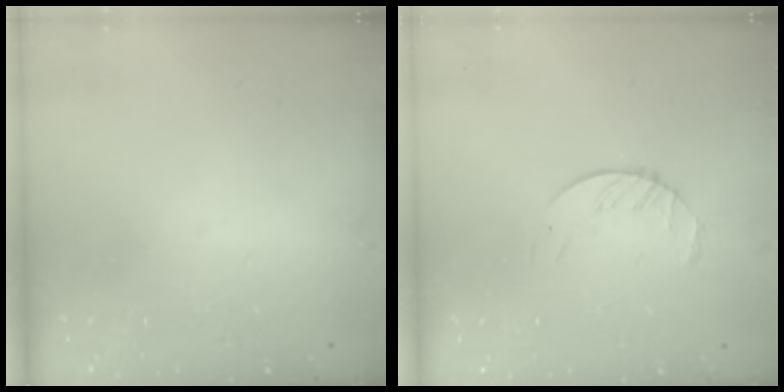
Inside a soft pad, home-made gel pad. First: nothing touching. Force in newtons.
{"total": 3.8, "press": 3.8, "slide": 0.4}